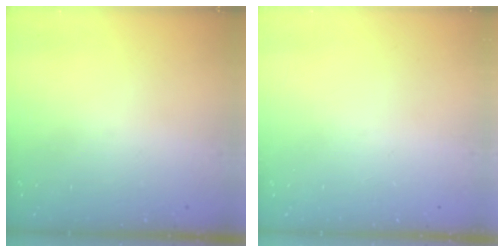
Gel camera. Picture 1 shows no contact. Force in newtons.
{"total": 0.0}